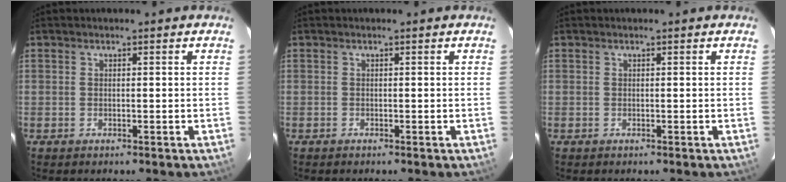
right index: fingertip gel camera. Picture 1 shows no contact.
{"total": 0.0}
{"total": 0.0}